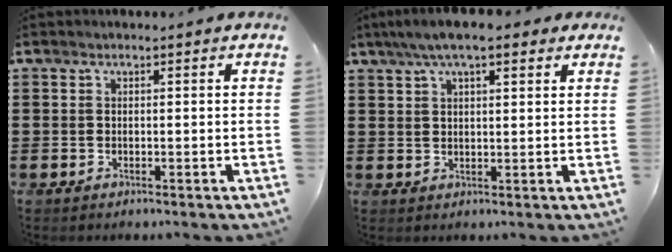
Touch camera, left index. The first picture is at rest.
{"total": 5.9, "force": [3.9, 1.5, 4.2], "torque": [-0.086, 0.005, 0.069]}